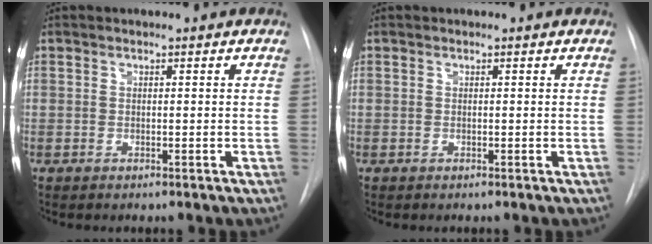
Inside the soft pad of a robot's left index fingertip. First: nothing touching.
{"total": 0.0}